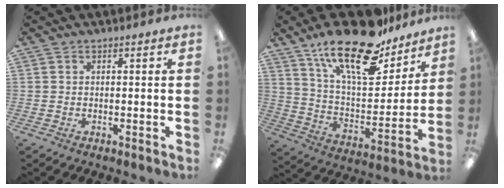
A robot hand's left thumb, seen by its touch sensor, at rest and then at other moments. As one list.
[{"total": 23.3, "force": [16.5, 9.1, 13.7], "torque": [-0.227, -0.100, 0.286]}]